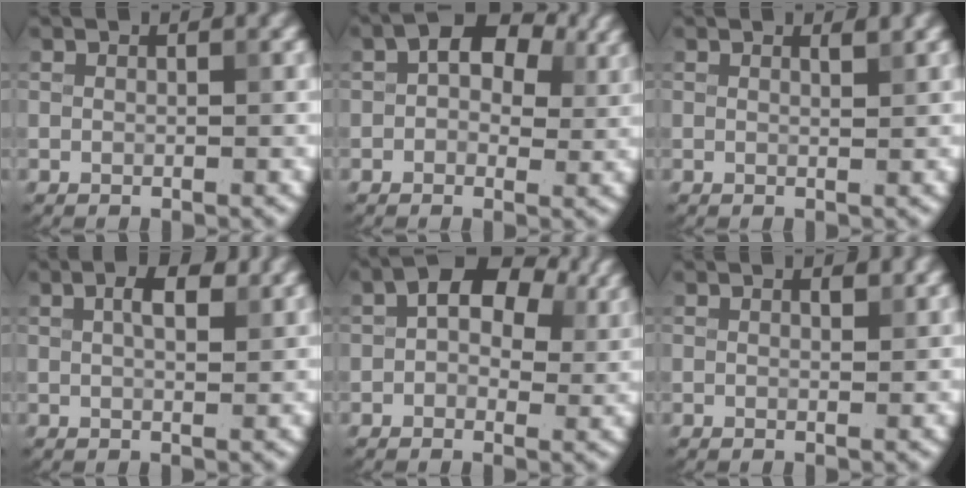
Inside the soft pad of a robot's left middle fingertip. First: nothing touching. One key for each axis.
{"total": 6.5, "fx": 2.1, "fy": 4.1, "fz": 4.6, "tx": -0.058, "ty": 0.013, "tz": 0.012}
{"total": 0.7, "fx": 0.6, "fy": 0.1, "fz": 0.3, "tx": -0.002, "ty": -0.002, "tz": 0.011}
{"total": 2.6, "fx": 1.0, "fy": 1.1, "fz": 2.1, "tx": -0.038, "ty": 0.005, "tz": 0.018}
{"total": 7.6, "fx": 2.5, "fy": 4.7, "fz": 5.4, "tx": -0.072, "ty": 0.017, "tz": 0.018}
{"total": 0.7, "fx": 0.5, "fy": 0.3, "fz": 0.5, "tx": -0.008, "ty": -0.002, "tz": 0.008}